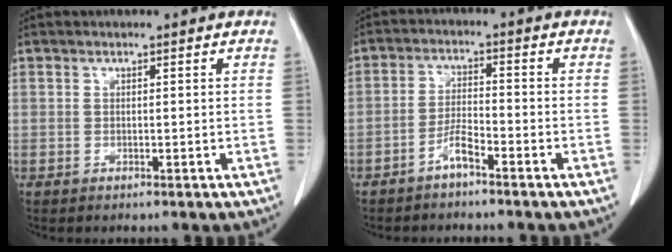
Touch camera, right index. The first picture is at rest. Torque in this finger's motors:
{"motor_torque": [0.34, -0.23, 0.12, 0.03]}